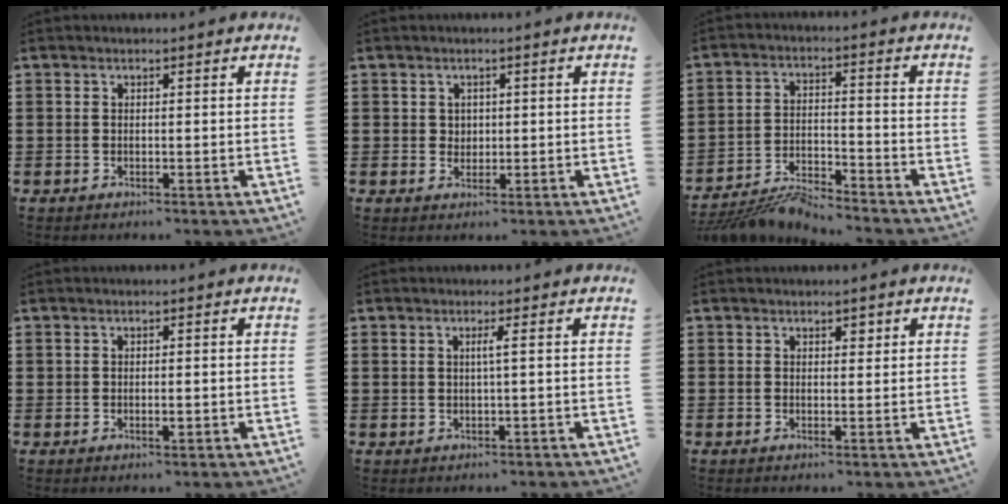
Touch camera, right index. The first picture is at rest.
{"total": 1.5, "force": [0.6, 1.4, 0.2], "torque": [-0.010, 0.007, 0.011]}
{"total": 5.7, "force": [-5.6, 0.2, 1.1], "torque": [-0.029, 0.000, -0.111]}
{"total": 1.1, "force": [-0.2, 0.4, 1.0], "torque": [-0.018, -0.001, -0.003]}
{"total": 1.4, "force": [0.4, -0.2, 1.4], "torque": [-0.028, -0.003, 0.005]}
{"total": 1.2, "force": [0.7, 0.7, 0.6], "torque": [-0.004, 0.001, 0.011]}